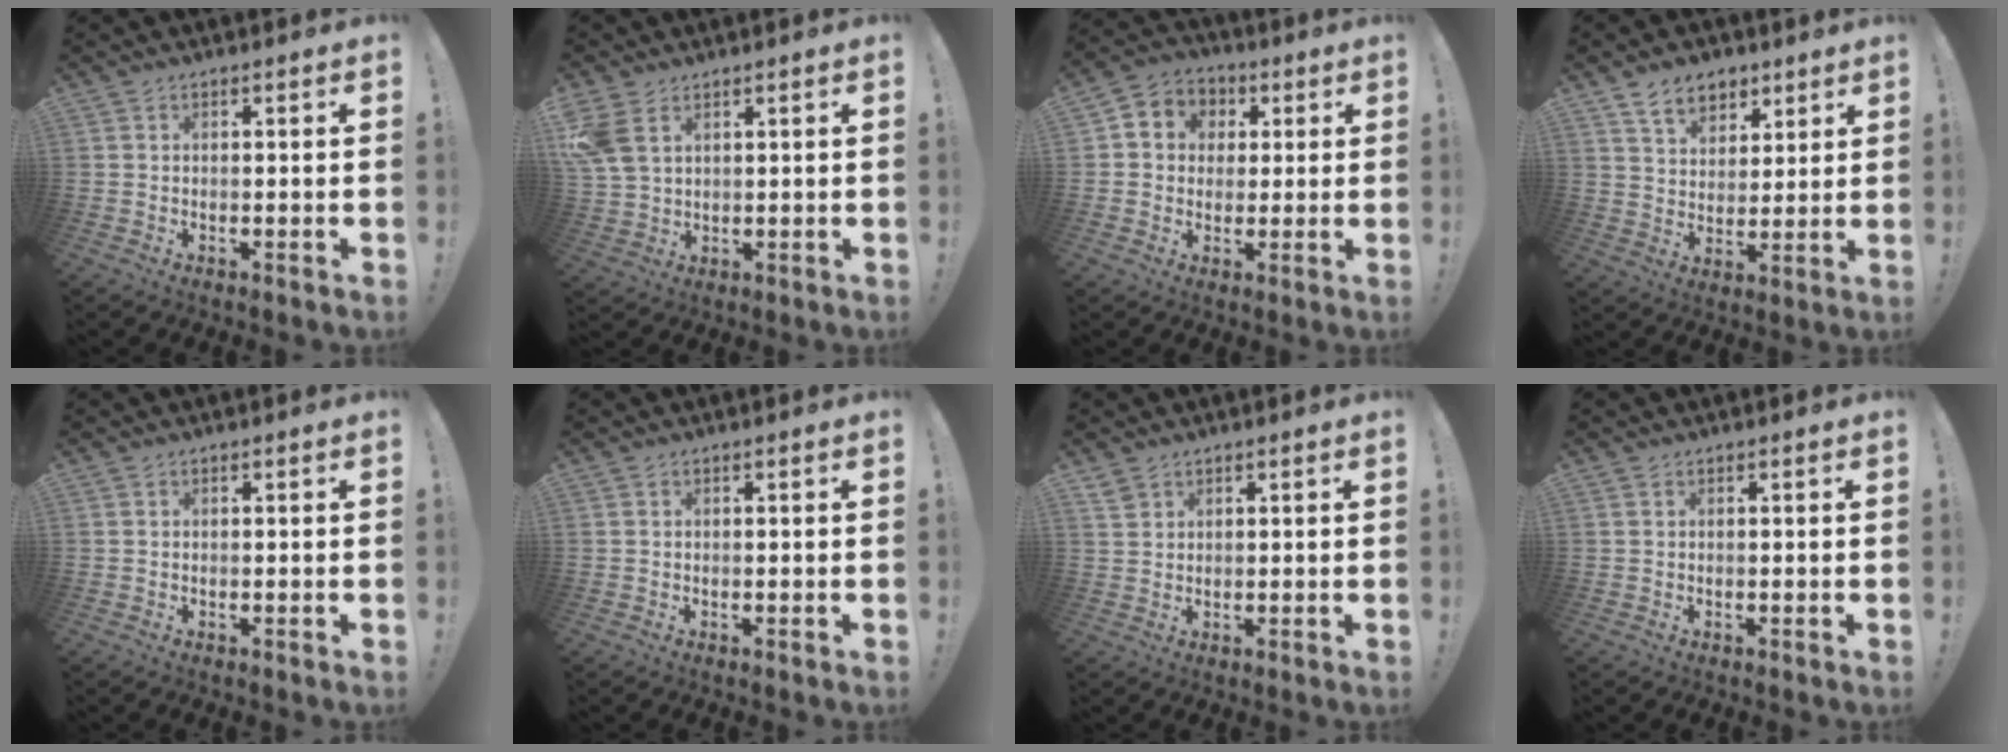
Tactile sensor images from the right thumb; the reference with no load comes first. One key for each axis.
{"total": 7.5, "fx": 3.6, "fy": 4.6, "fz": 4.7, "tx": -0.096, "ty": -0.009, "tz": 0.073}
{"total": 6.7, "fx": 0.2, "fy": 6.3, "fz": 2.1, "tx": -0.029, "ty": 0.007, "tz": 0.009}
{"total": 9.6, "fx": 6.1, "fy": 6.5, "fz": 3.6, "tx": -0.057, "ty": -0.031, "tz": 0.118}
{"total": 0.0}
{"total": 0.0}
{"total": 2.6, "fx": 1.9, "fy": 1.4, "fz": 0.8, "tx": -0.016, "ty": -0.010, "tz": 0.038}
{"total": 0.0}